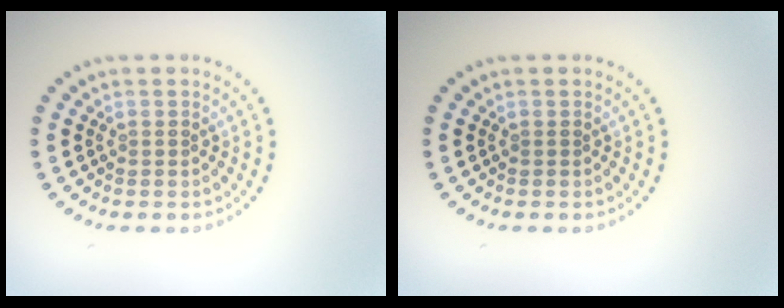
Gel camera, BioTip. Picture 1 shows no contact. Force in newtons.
{"total": 0.0}